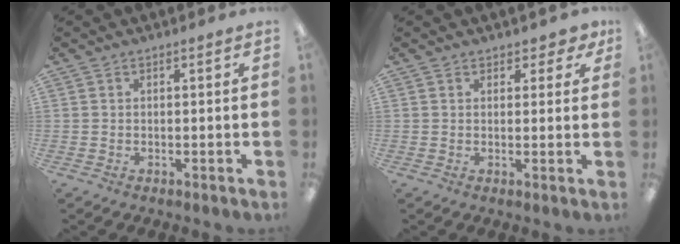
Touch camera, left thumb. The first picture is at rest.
{"total": 2.5, "force": [1.7, 1.7, 0.7], "torque": [0.000, -0.003, 0.029]}